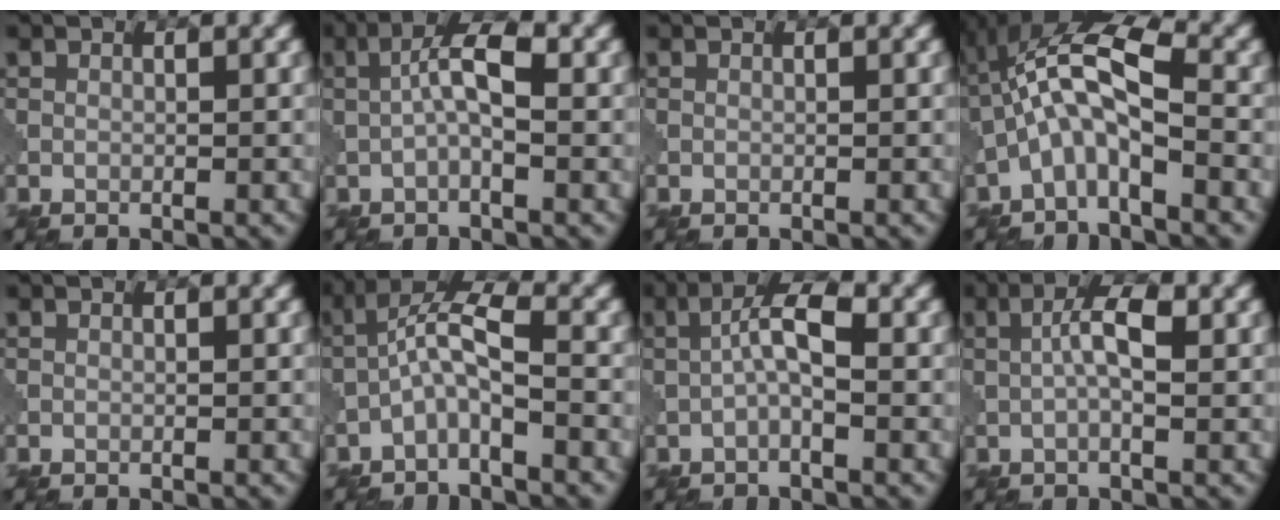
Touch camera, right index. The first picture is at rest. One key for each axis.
{"total": 4.0, "fx": 0.1, "fy": 1.0, "fz": 3.8, "tx": -0.073, "ty": 0.014, "tz": -0.007}
{"total": 0.0}
{"total": 5.8, "fx": -1.4, "fy": 1.7, "fz": 5.4, "tx": -0.106, "ty": 0.026, "tz": -0.038}
{"total": 0.0}
{"total": 4.3, "fx": -1.7, "fy": 1.0, "fz": 3.9, "tx": -0.076, "ty": 0.019, "tz": -0.042}
{"total": 3.6, "fx": -0.1, "fy": 0.9, "fz": 3.5, "tx": -0.067, "ty": 0.014, "tz": -0.010}
{"total": 3.8, "fx": 0.4, "fy": 1.0, "fz": 3.6, "tx": -0.071, "ty": 0.007, "tz": 0.003}